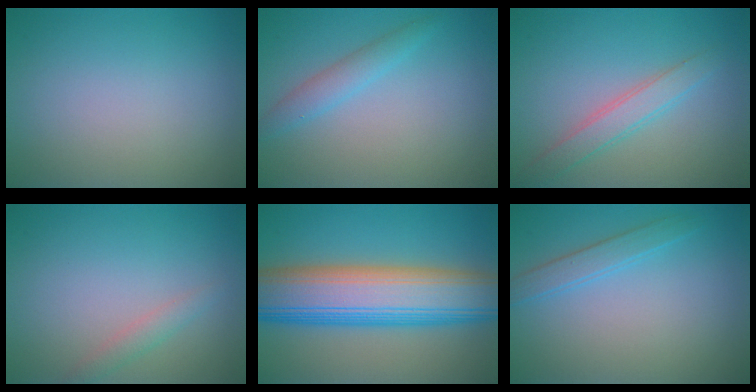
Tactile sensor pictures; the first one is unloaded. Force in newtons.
{"total": 2.0, "press": 2.0, "slide": 0.1}
{"total": 2.6, "press": 2.6, "slide": 0.1}
{"total": 1.3, "press": 1.3, "slide": 0.1}
{"total": 12.7, "press": 12.7, "slide": 0.1}
{"total": 2.0, "press": 2.0, "slide": 0.1}